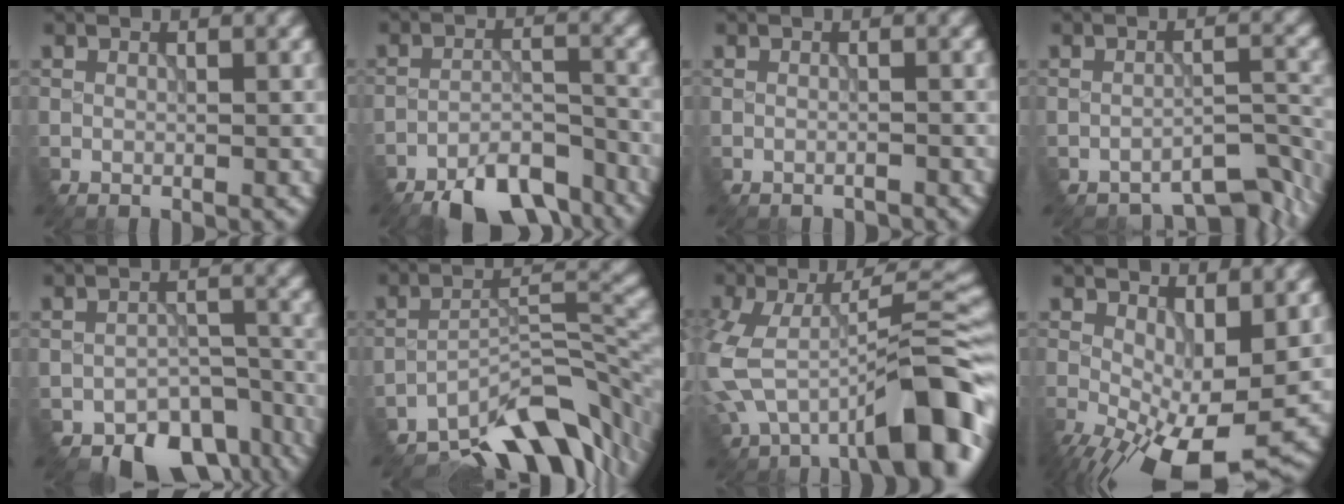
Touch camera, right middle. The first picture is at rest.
{"total": 8.8, "force": [-7.6, 2.5, 3.9], "torque": [-0.043, -0.006, -0.121]}
{"total": 1.2, "force": [-1.2, 0.0, -0.2], "torque": [0.004, -0.007, -0.019]}
{"total": 6.6, "force": [-5.7, 1.9, 2.7], "torque": [-0.022, -0.025, -0.070]}
{"total": 8.7, "force": [-6.7, 4.3, 3.4], "torque": [-0.039, -0.027, -0.088]}
{"total": 10.6, "force": [-8.3, 2.8, 6.0], "torque": [-0.079, 0.004, -0.147]}
{"total": 10.0, "force": [-4.2, 3.7, 8.3], "torque": [-0.122, 0.006, -0.074]}
{"total": 10.6, "force": [-3.5, 4.5, 8.9], "torque": [-0.155, -0.019, -0.055]}